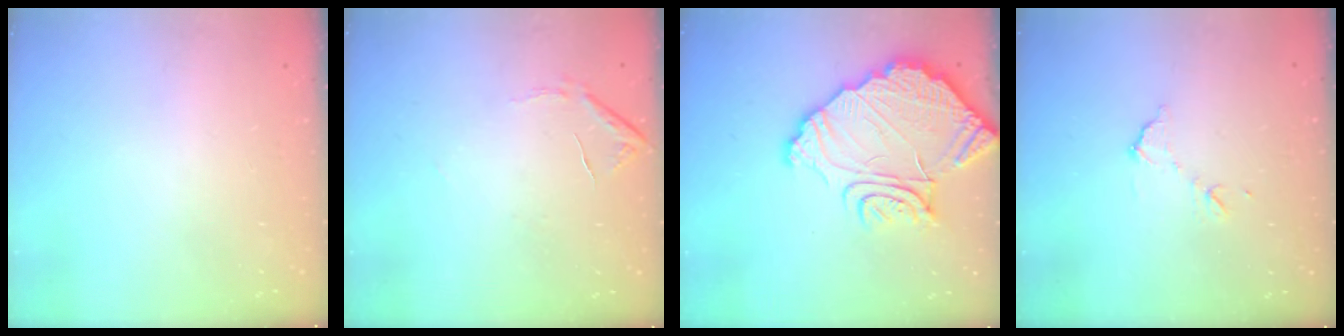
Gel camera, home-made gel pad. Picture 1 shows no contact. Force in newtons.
{"total": 7.6, "press": 7.5, "slide": 0.3}
{"total": 17.2, "press": 17.1, "slide": 1.9}
{"total": 7.5, "press": 7.5, "slide": 0.1}